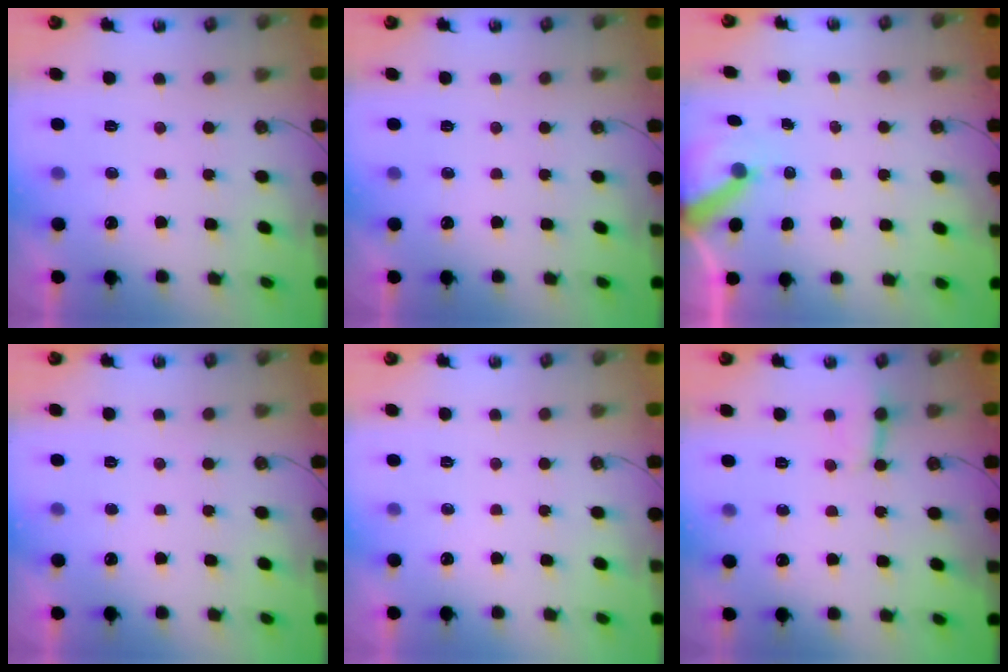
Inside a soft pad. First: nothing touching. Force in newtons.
{"total": 0.0}
{"total": 5.3, "press": 5.3, "slide": 0.8}
{"total": 4.4, "press": 4.3, "slide": 0.4}
{"total": 0.0}
{"total": 3.3, "press": 3.3, "slide": 0.4}